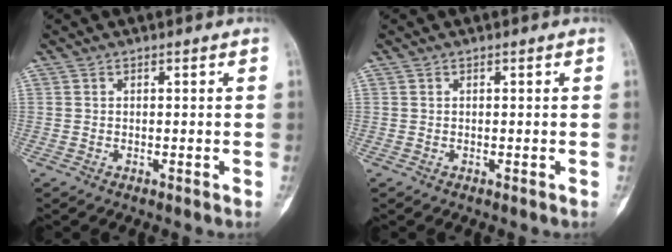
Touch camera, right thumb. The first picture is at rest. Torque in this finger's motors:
{"motor_torque": [0.06, 0.06, 0.05, -0.04, 0.01]}